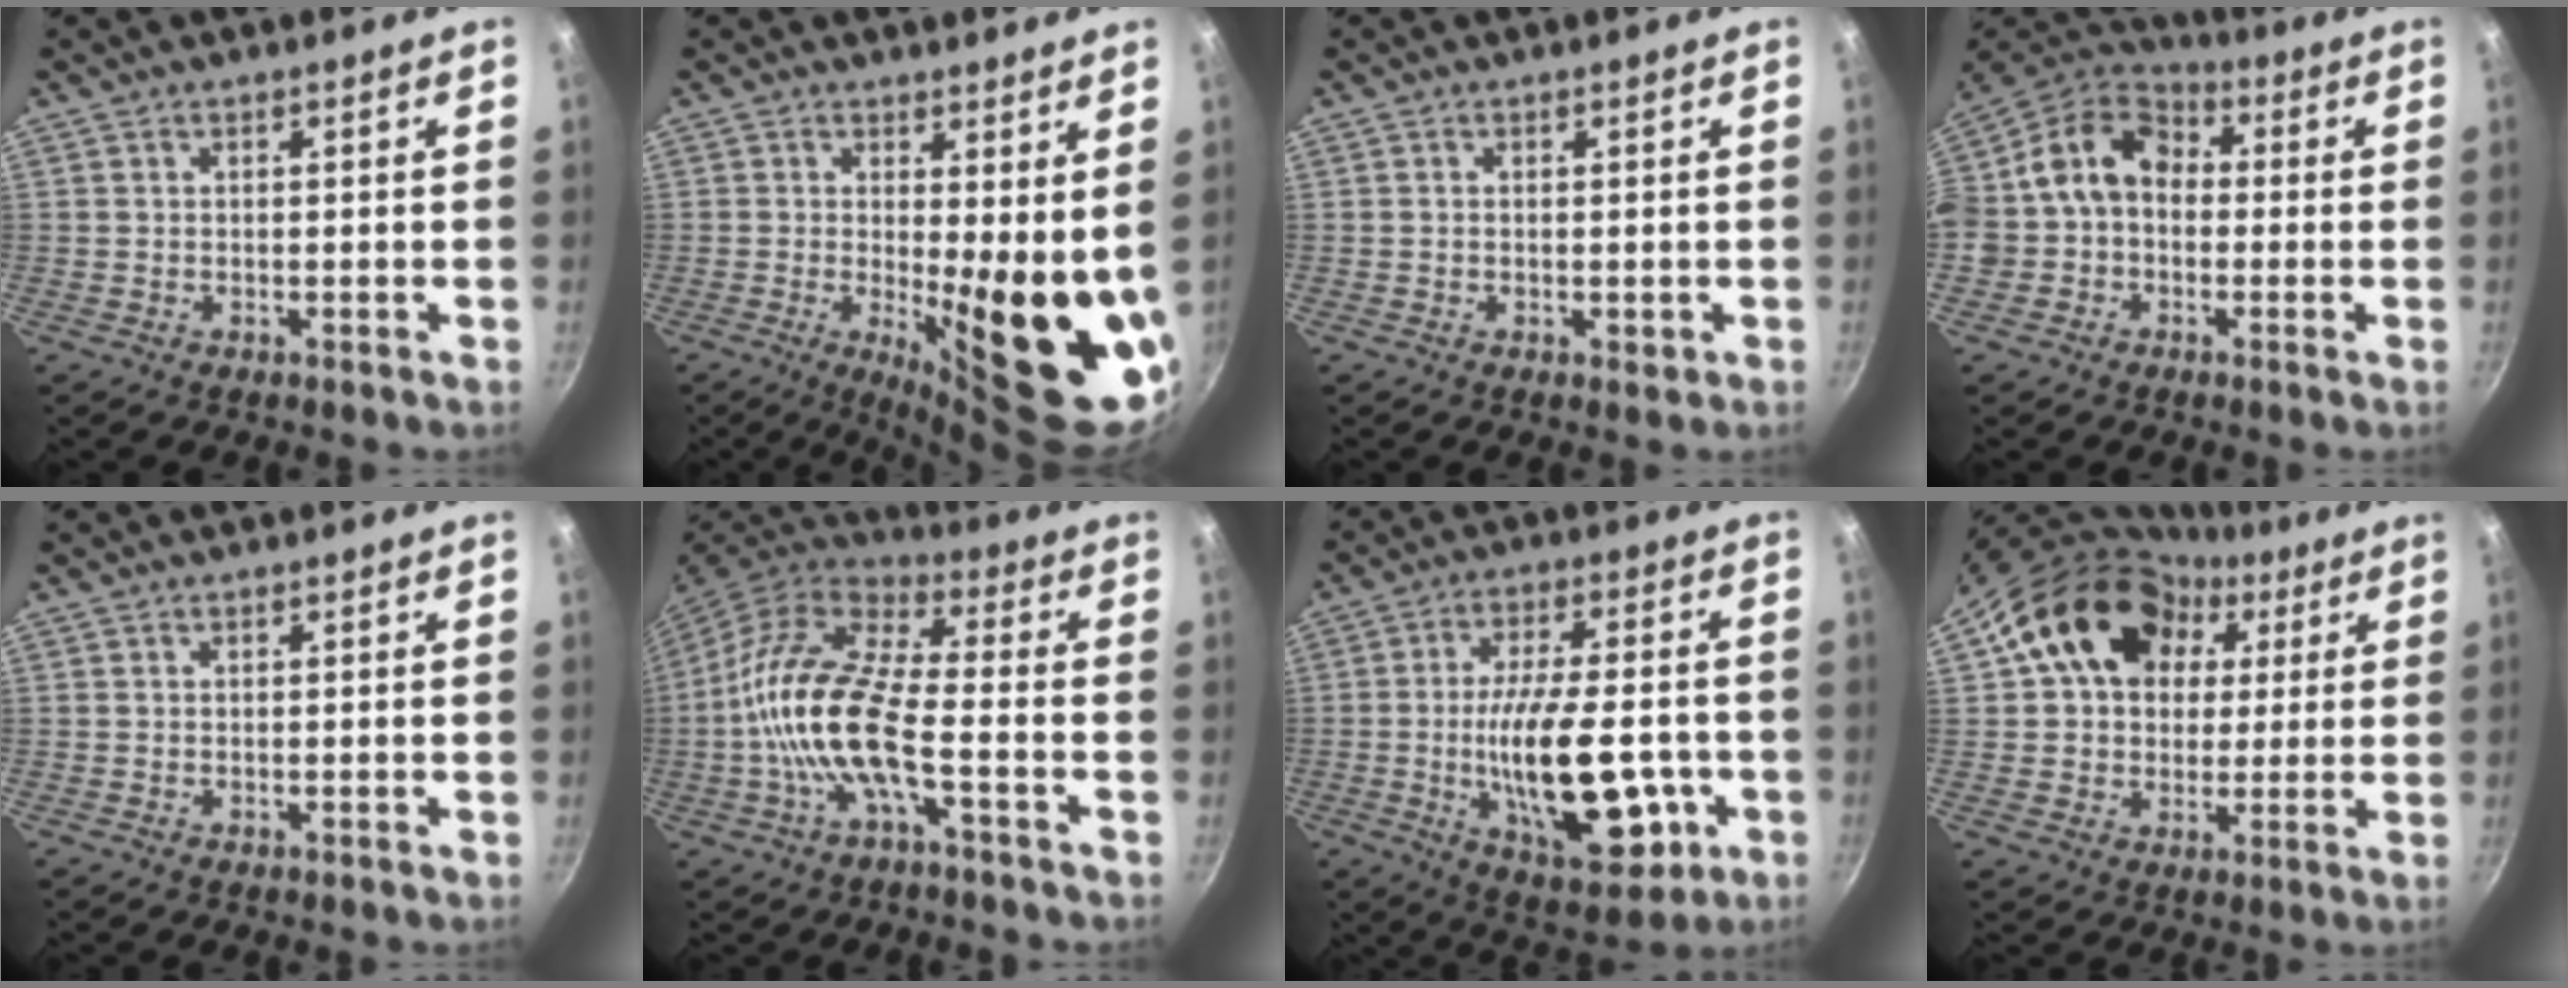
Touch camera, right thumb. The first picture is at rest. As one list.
[{"total": 14.7, "force": [0.6, 4.3, 14.0], "torque": [-0.160, -0.039, 0.018]}, {"total": 1.2, "force": [-0.2, 0.6, 1.0], "torque": [-0.015, -0.001, -0.003]}, {"total": 15.0, "force": [-0.3, 11.9, 9.2], "torque": [-0.140, 0.047, -0.024]}, {"total": 0.0}, {"total": 16.4, "force": [-3.9, 5.9, 14.8], "torque": [-0.290, 0.038, -0.093]}, {"total": 20.7, "force": [-4.4, 9.1, 18.1], "torque": [-0.275, 0.009, -0.059]}, {"total": 18.6, "force": [6.4, 14.1, 10.3], "torque": [-0.152, 0.019, 0.099]}]